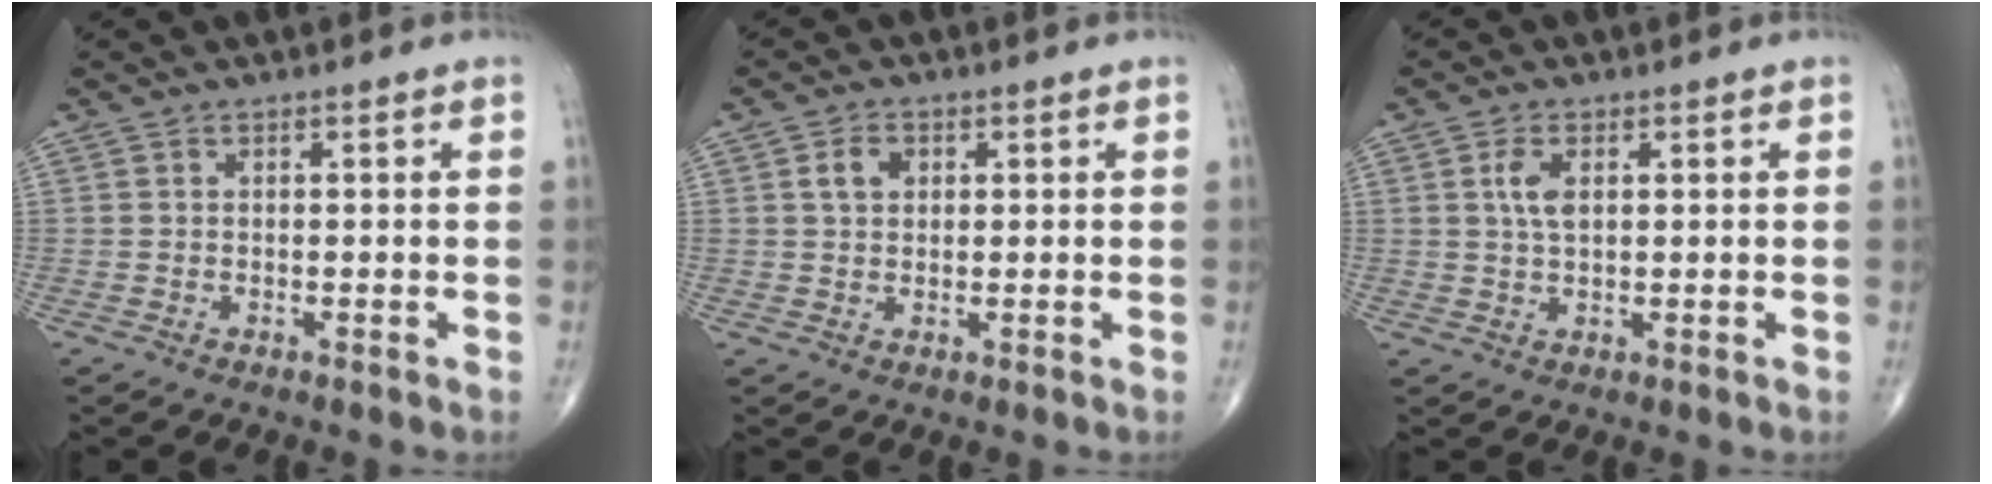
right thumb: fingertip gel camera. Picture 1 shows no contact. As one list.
[{"total": 3.6, "force": [1.1, 2.7, 2.2], "torque": [-0.030, 0.001, 0.020]}, {"total": 3.8, "force": [1.1, 1.9, 3.1], "torque": [-0.064, 0.000, 0.022]}]